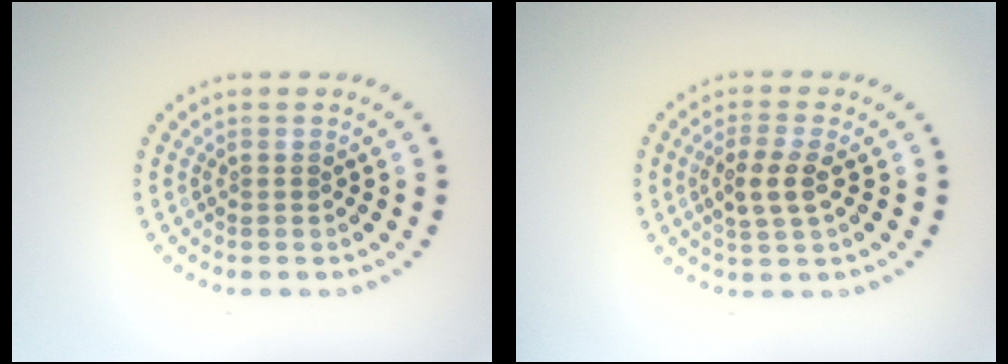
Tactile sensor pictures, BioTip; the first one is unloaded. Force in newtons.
{"total": 2.8, "press": 2.6, "slide": 0.9}